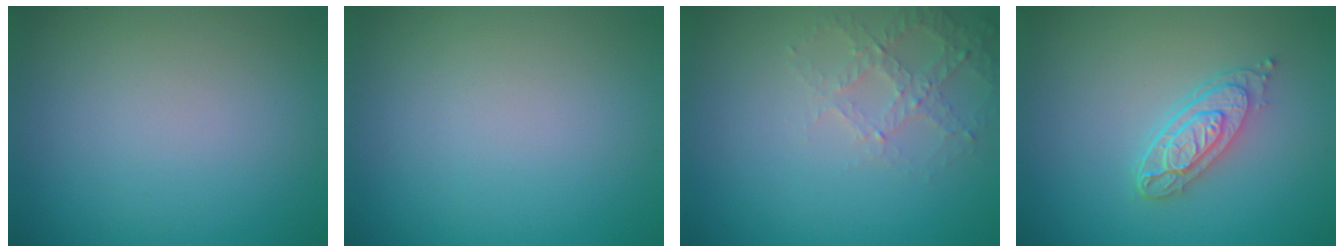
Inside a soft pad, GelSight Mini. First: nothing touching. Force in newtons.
{"total": 0.0}
{"total": 2.6, "press": 2.5, "slide": 0.8}
{"total": 3.8, "press": 3.0, "slide": 2.3}